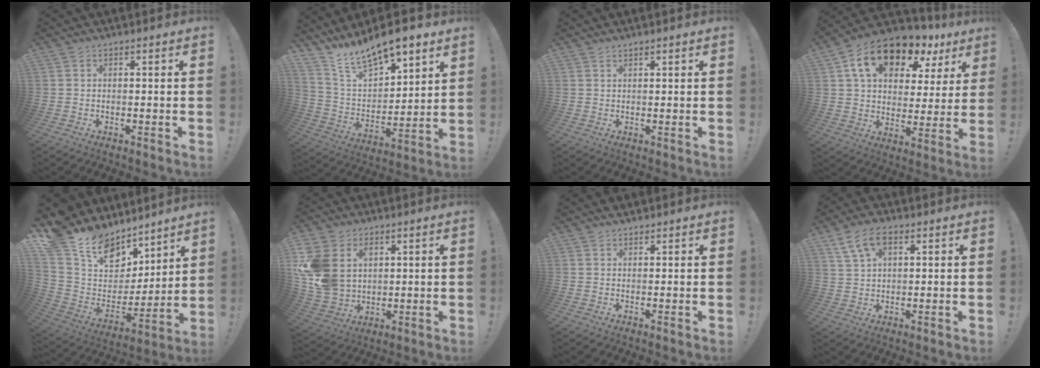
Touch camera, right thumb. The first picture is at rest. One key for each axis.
{"total": 14.5, "fx": 12.0, "fy": 5.5, "fz": 5.9, "tx": -0.113, "ty": -0.092, "tz": 0.219}
{"total": 1.1, "fx": 1.0, "fy": 0.1, "fz": 0.5, "tx": -0.003, "ty": -0.004, "tz": 0.016}
{"total": 16.4, "fx": 9.7, "fy": 9.8, "fz": 9.0, "tx": -0.153, "ty": -0.047, "tz": 0.175}
{"total": 17.0, "fx": 12.7, "fy": 10.2, "fz": 4.8, "tx": -0.092, "ty": -0.097, "tz": 0.256}
{"total": 14.7, "fx": 4.0, "fy": 12.0, "fz": 7.6, "tx": -0.155, "ty": -0.018, "tz": 0.083}
{"total": 1.0, "fx": 0.9, "fy": 0.4, "fz": 0.1, "tx": 0.002, "ty": -0.002, "tz": 0.017}
{"total": 8.5, "fx": 4.0, "fy": 4.6, "fz": 5.9, "tx": -0.101, "ty": 0.001, "tz": 0.078}